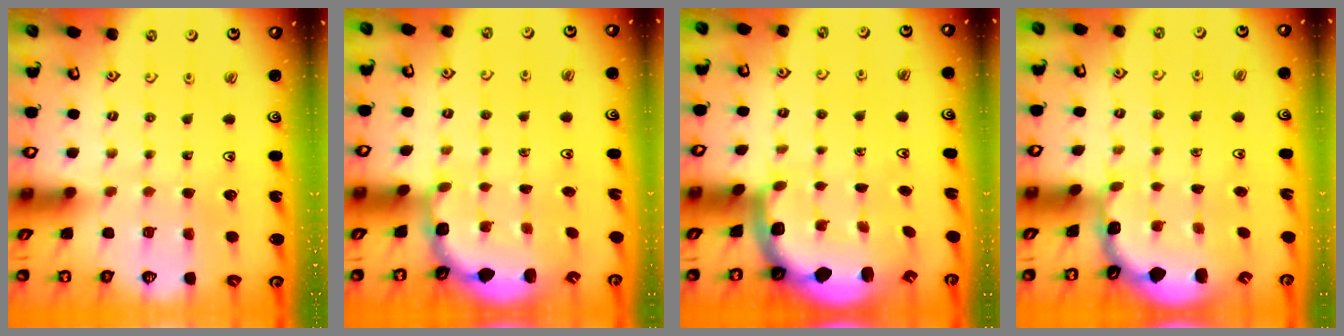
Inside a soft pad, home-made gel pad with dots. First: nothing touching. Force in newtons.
{"total": 3.1, "press": 2.2, "slide": 2.2}
{"total": 3.4, "press": 3.3, "slide": 0.8}
{"total": 1.6, "press": 1.5, "slide": 0.4}